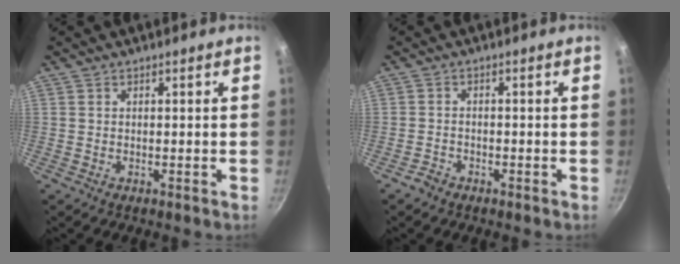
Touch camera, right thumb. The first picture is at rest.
{"total": 1.9, "force": [-1.5, 1.0, 0.4], "torque": [-0.009, 0.020, -0.028]}